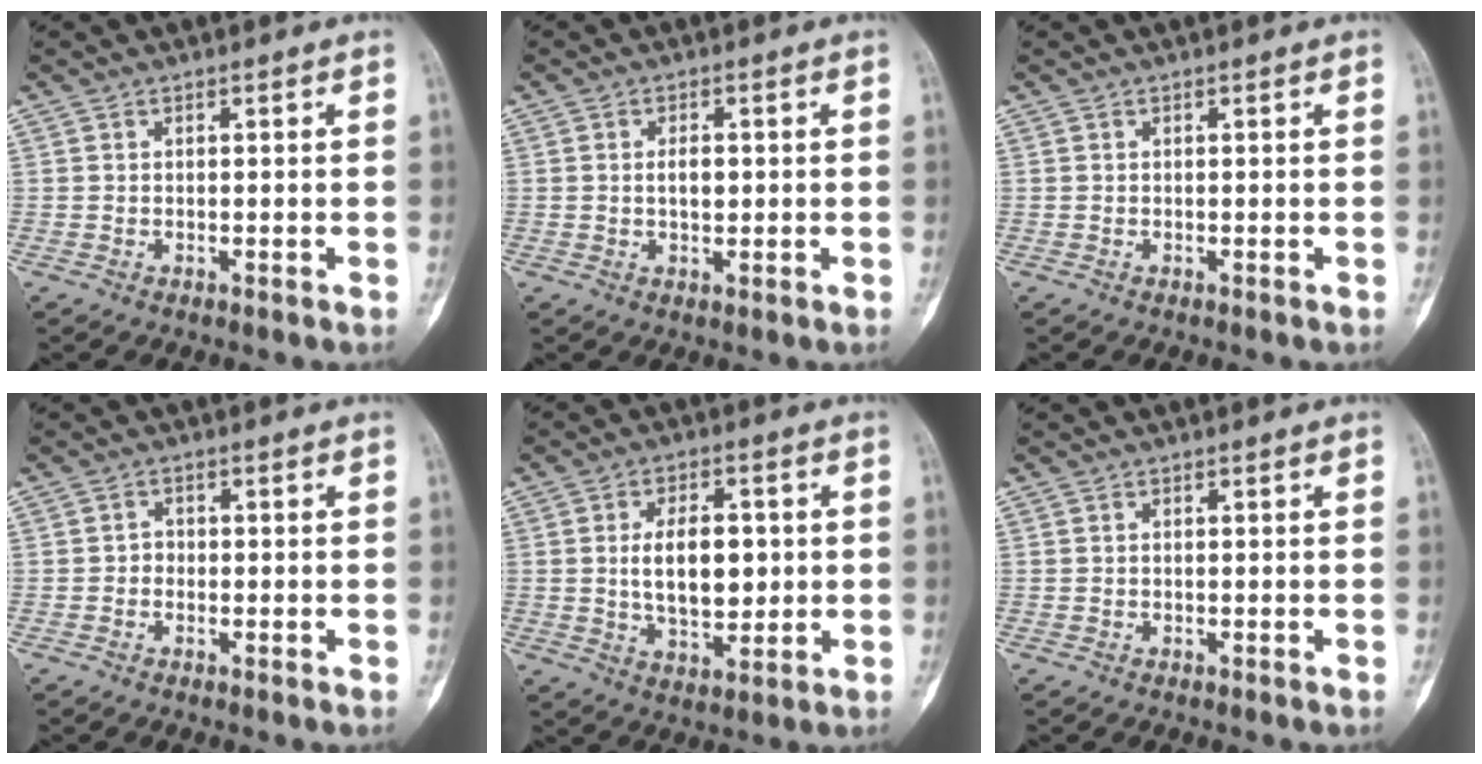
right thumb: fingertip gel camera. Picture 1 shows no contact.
{"total": 3.0, "force": [0.2, 1.6, 2.5], "torque": [-0.038, 0.000, 0.005]}
{"total": 0.0}
{"total": 1.6, "force": [-0.4, 1.4, 0.7], "torque": [0.001, 0.007, -0.010]}
{"total": 10.8, "force": [0.8, 6.1, 8.9], "torque": [-0.127, -0.006, 0.021]}
{"total": 0.0}